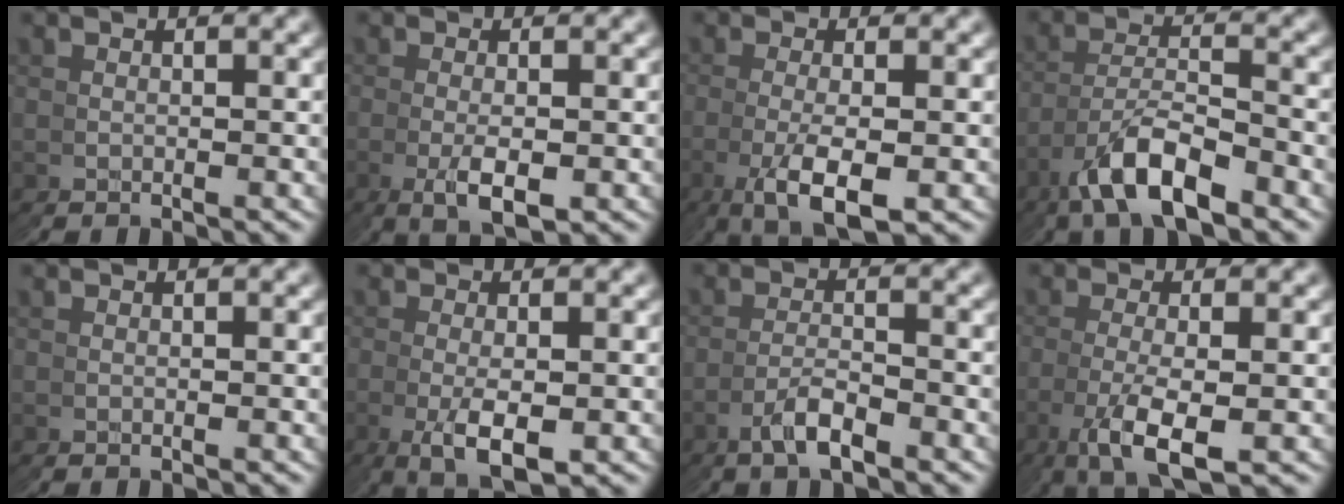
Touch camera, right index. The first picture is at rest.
{"total": 3.9, "force": [-0.6, 0.2, 3.9], "torque": [-0.062, 0.004, -0.013]}
{"total": 5.0, "force": [-1.5, 0.6, 4.8], "torque": [-0.095, -0.001, -0.023]}
{"total": 4.5, "force": [-2.3, 1.8, 3.4], "torque": [-0.065, 0.004, -0.049]}
{"total": 0.0}
{"total": 4.9, "force": [-1.2, 0.7, 4.7], "torque": [-0.082, -0.001, -0.019]}
{"total": 2.1, "force": [-1.9, -0.8, 0.4], "torque": [-0.011, 0.015, -0.044]}
{"total": 4.4, "force": [-1.1, 0.3, 4.2], "torque": [-0.089, 0.003, -0.019]}